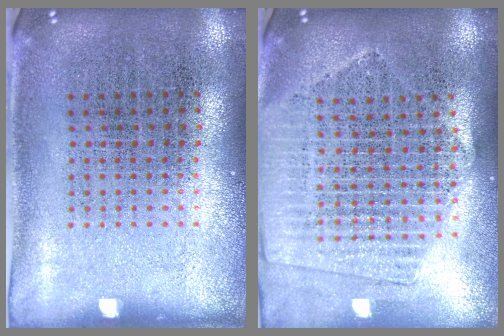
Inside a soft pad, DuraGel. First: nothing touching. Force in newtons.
{"total": 2.1, "press": 1.9, "slide": 0.8}